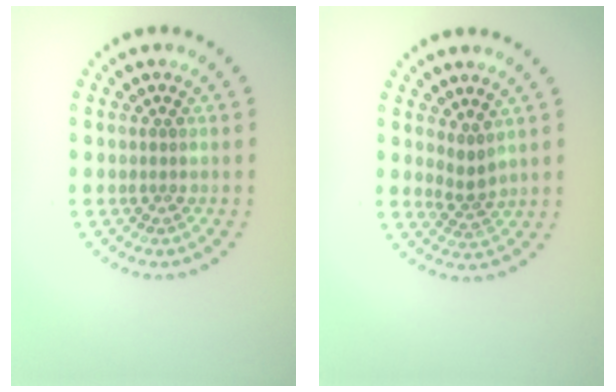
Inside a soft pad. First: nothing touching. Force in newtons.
{"total": 2.0, "press": 1.3, "slide": 1.5}